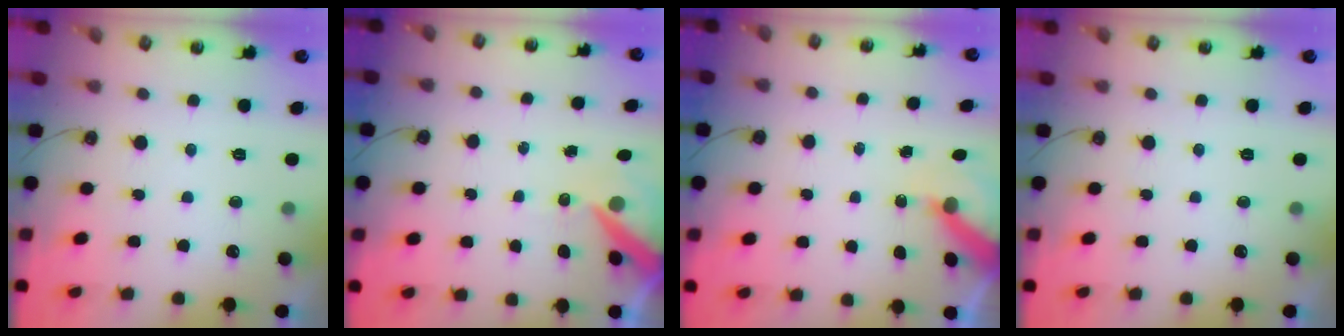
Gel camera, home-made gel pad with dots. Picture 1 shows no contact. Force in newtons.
{"total": 8.5, "press": 8.4, "slide": 1.2}
{"total": 5.5, "press": 5.5, "slide": 0.7}
{"total": 0.0}